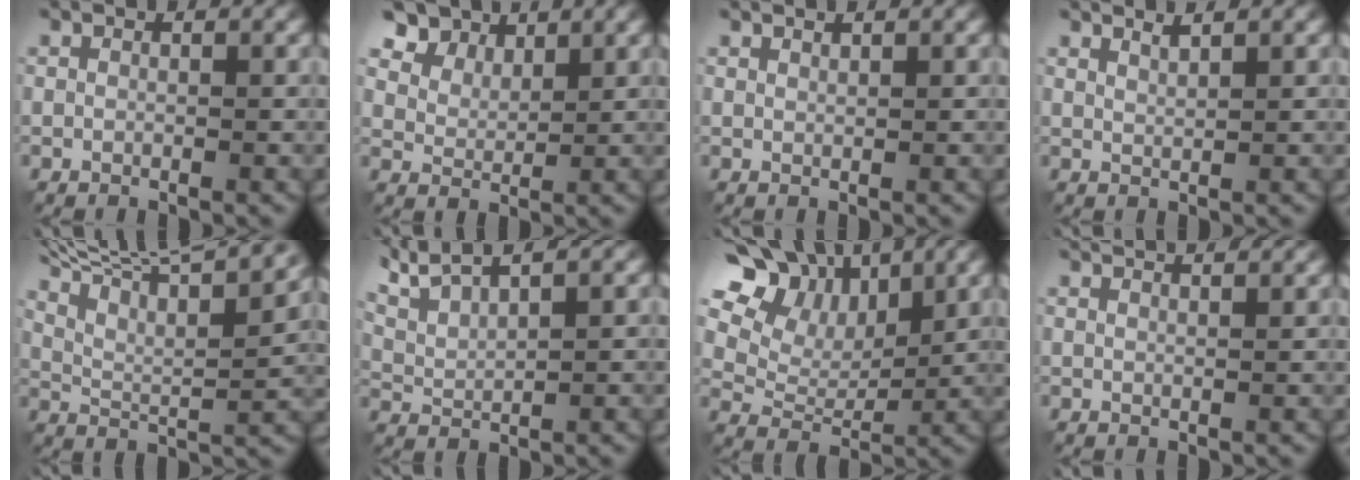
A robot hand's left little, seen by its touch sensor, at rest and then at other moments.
{"total": 6.0, "force": [4.5, 3.2, 2.3], "torque": [-0.072, -0.007, 0.088]}
{"total": 0.6, "force": [0.5, 0.0, 0.3], "torque": [-0.003, 0.002, 0.007]}
{"total": 1.3, "force": [1.0, 0.3, 0.8], "torque": [-0.007, 0.005, 0.015]}
{"total": 13.3, "force": [9.9, 3.2, 8.4], "torque": [-0.162, 0.026, 0.142]}
{"total": 5.5, "force": [4.3, 1.2, 3.2], "torque": [-0.077, 0.015, 0.071]}
{"total": 12.2, "force": [6.7, 8.1, 6.2], "torque": [-0.140, 0.030, 0.115]}
{"total": 4.4, "force": [3.3, 1.5, 2.5], "torque": [-0.017, 0.030, 0.019]}